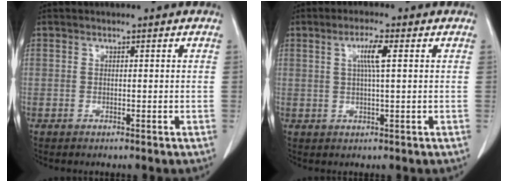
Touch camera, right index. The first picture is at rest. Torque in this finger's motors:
{"motor_torque": [0.07, 0.04, 0.07, 0.06]}